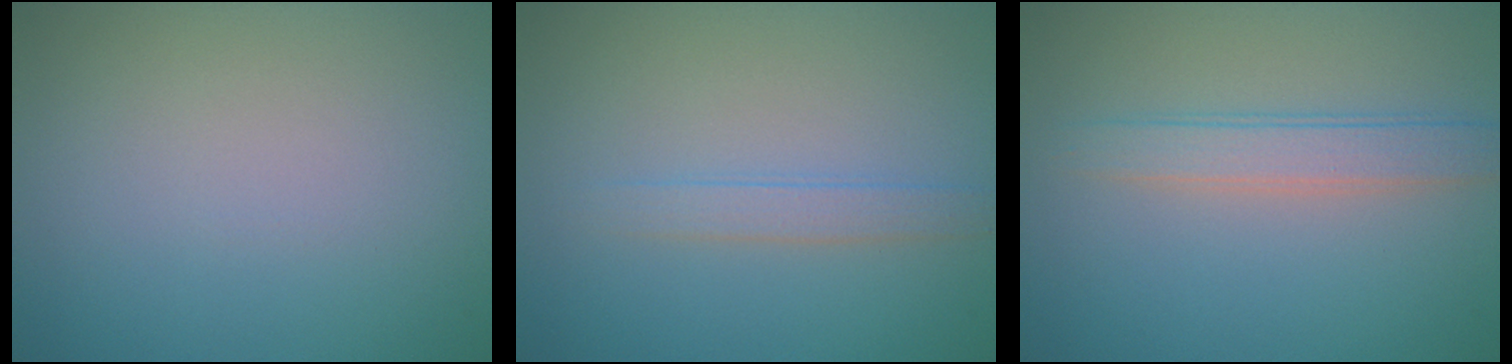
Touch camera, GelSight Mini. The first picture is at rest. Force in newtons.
{"total": 1.8, "press": 1.8, "slide": 0.0}
{"total": 2.7, "press": 2.7, "slide": 0.0}